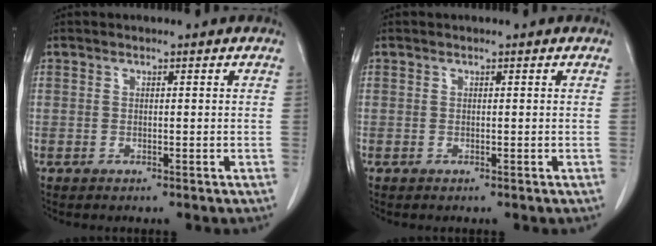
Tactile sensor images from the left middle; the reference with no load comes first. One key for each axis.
{"total": 0.0}